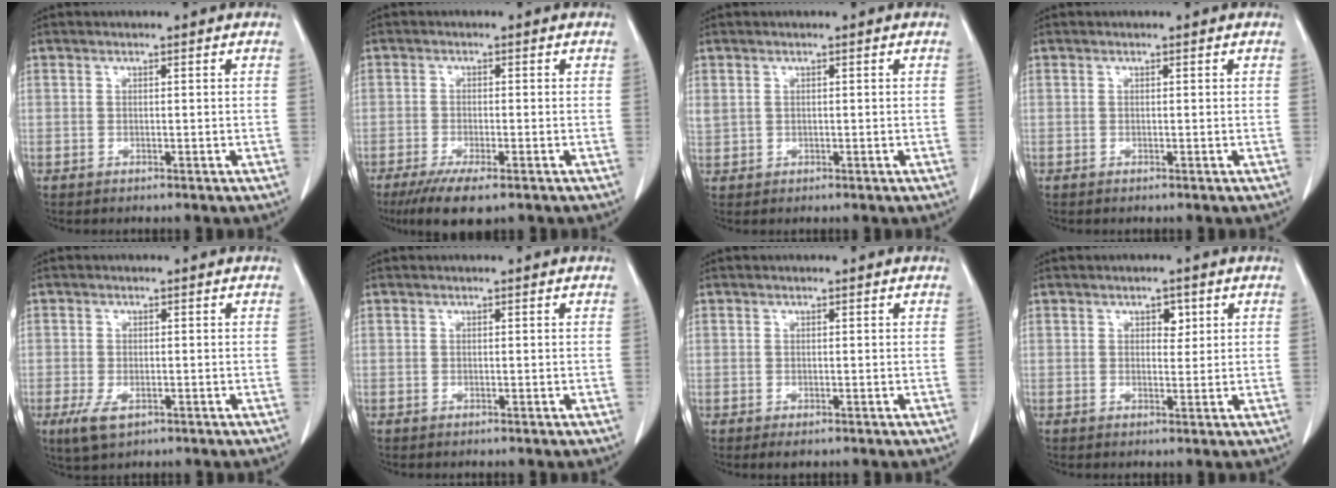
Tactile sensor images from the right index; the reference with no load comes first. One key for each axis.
{"total": 6.1, "fx": -4.0, "fy": 1.4, "fz": 4.4, "tx": -0.074, "ty": -0.014, "tz": -0.064}
{"total": 2.2, "fx": 0.8, "fy": 1.8, "fz": 0.8, "tx": -0.028, "ty": 0.014, "tz": 0.024}
{"total": 0.0}
{"total": 3.7, "fx": -1.7, "fy": 2.0, "fz": 2.6, "tx": -0.055, "ty": -0.005, "tz": -0.023}
{"total": 0.0}
{"total": 1.1, "fx": -0.5, "fy": 0.8, "fz": 0.6, "tx": -0.005, "ty": 0.001, "tz": -0.004}
{"total": 2.2, "fx": 1.0, "fy": 1.3, "fz": 1.5, "tx": -0.017, "ty": 0.000, "tz": 0.014}